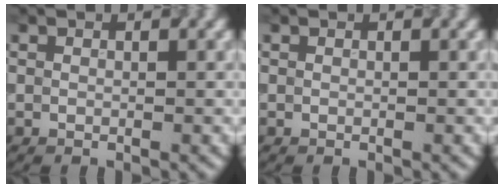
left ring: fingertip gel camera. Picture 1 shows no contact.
{"total": 0.0}